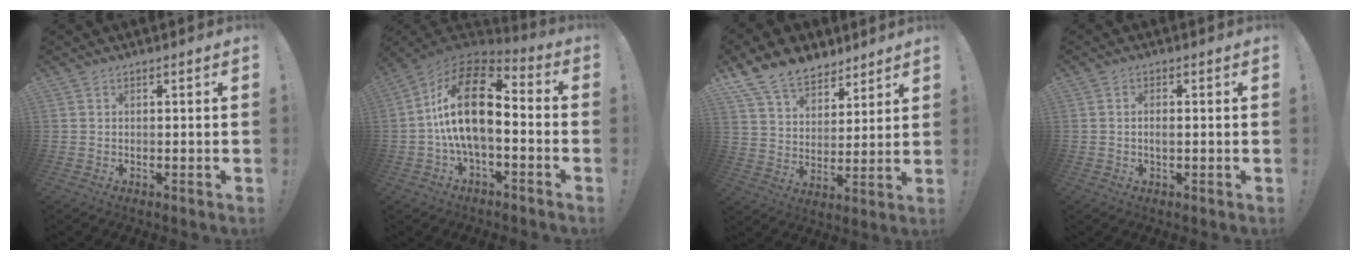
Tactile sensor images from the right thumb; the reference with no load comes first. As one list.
[{"total": 19.9, "force": [1.2, 9.9, 17.2], "torque": [-0.324, 0.005, 0.023]}, {"total": 13.3, "force": [9.8, 7.8, 4.4], "torque": [-0.083, -0.067, 0.189]}, {"total": 2.0, "force": [-0.2, 0.8, 1.8], "torque": [-0.025, 0.001, -0.006]}]